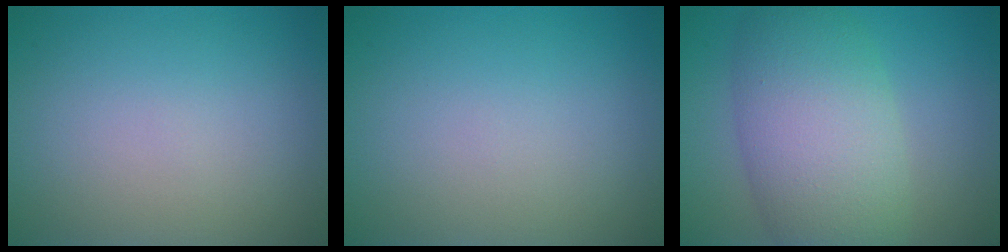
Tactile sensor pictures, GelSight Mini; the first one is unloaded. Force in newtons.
{"total": 0.0}
{"total": 8.6, "press": 8.6, "slide": 0.6}